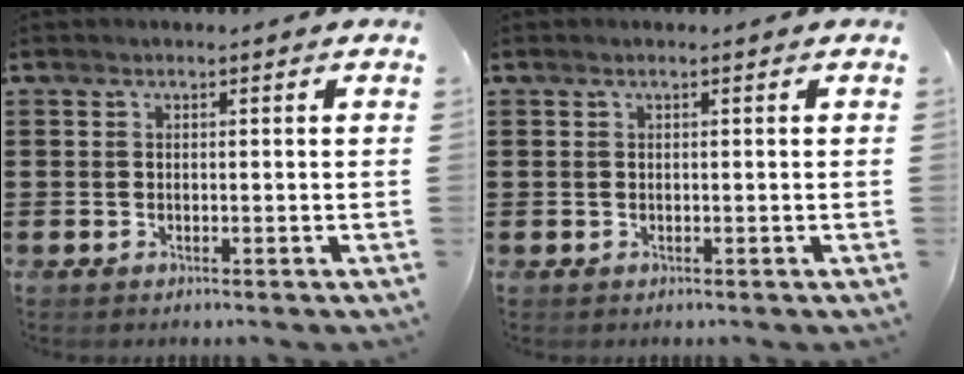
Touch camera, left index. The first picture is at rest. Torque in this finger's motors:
{"motor_torque": [-0.02, 0.00, 0.00, 0.01]}